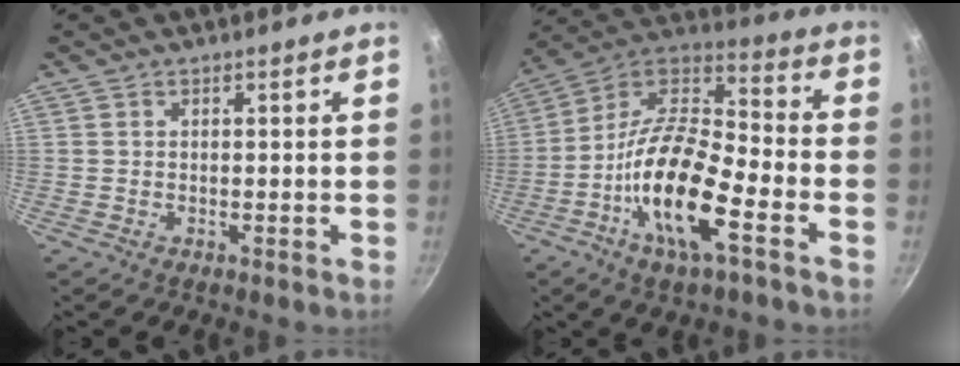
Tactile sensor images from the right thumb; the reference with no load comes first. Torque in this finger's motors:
{"motor_torque": [0.42, 1.04, 1.70, -1.07, 0.38]}